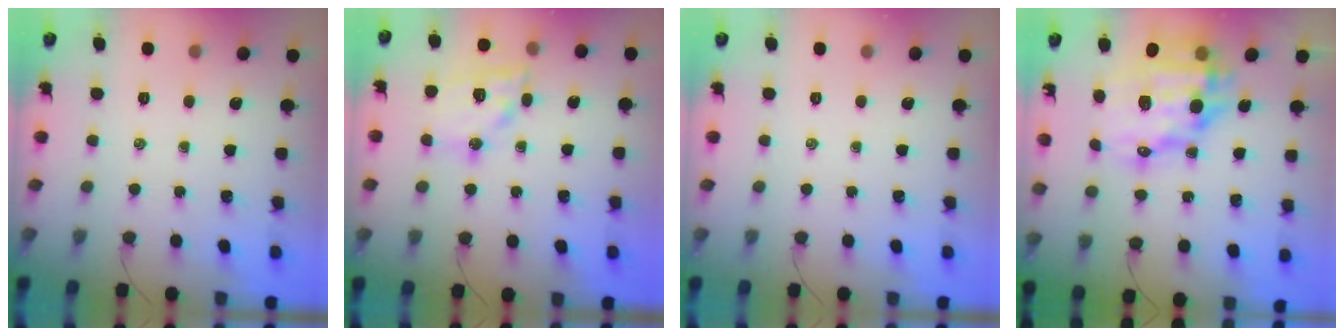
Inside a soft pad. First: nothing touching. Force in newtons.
{"total": 15.0, "press": 14.8, "slide": 2.2}
{"total": 0.0}
{"total": 19.2, "press": 18.8, "slide": 3.8}